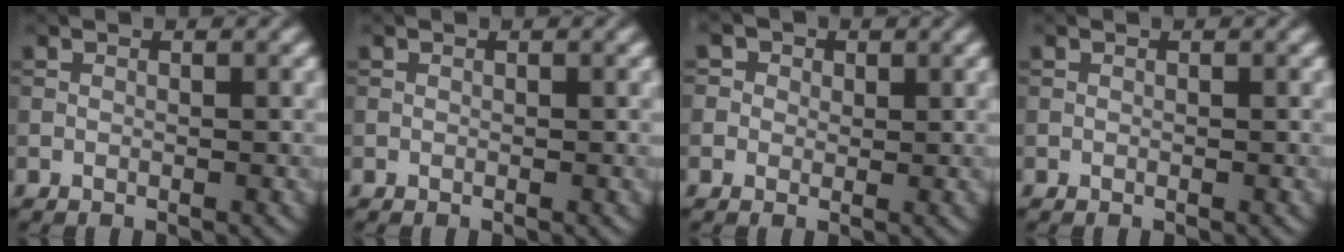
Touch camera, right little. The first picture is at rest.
{"total": 0.0}
{"total": 0.6, "force": [0.0, 0.5, -0.3], "torque": [0.017, -0.005, -0.020]}
{"total": 0.0}